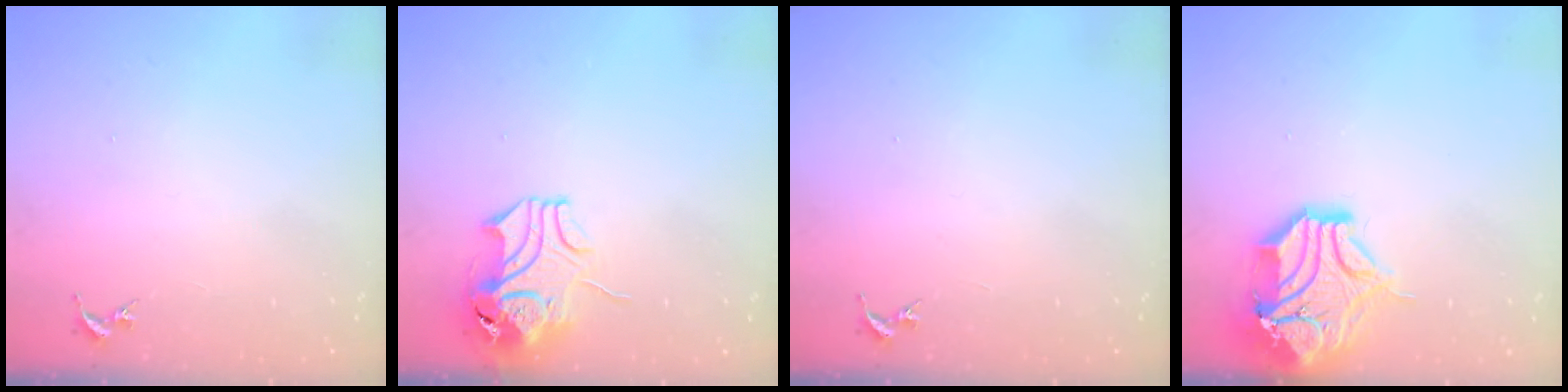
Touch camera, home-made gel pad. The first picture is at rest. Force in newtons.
{"total": 10.6, "press": 10.5, "slide": 1.8}
{"total": 0.0}
{"total": 16.8, "press": 16.6, "slide": 2.4}